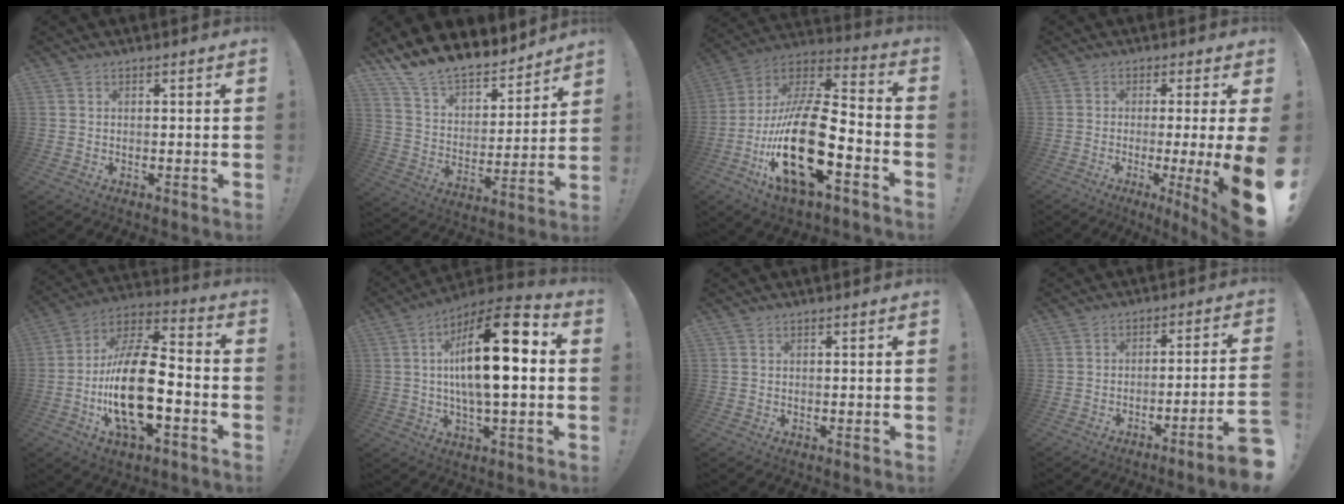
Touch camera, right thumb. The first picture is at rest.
{"total": 12.6, "force": [11.6, 4.1, 2.8], "torque": [-0.073, -0.101, 0.213]}
{"total": 26.1, "force": [-8.4, 10.1, 22.5], "torque": [-0.456, 0.035, -0.140]}
{"total": 11.4, "force": [-1.7, -0.1, 11.3], "torque": [-0.146, -0.017, -0.019]}
{"total": 22.4, "force": [-5.4, 10.1, 19.2], "torque": [-0.364, 0.027, -0.088]}
{"total": 20.6, "force": [2.2, 6.6, 19.4], "torque": [-0.317, -0.007, 0.023]}
{"total": 0.0}
{"total": 7.6, "force": [-4.6, -0.4, 6.0], "torque": [-0.098, 0.013, -0.079]}